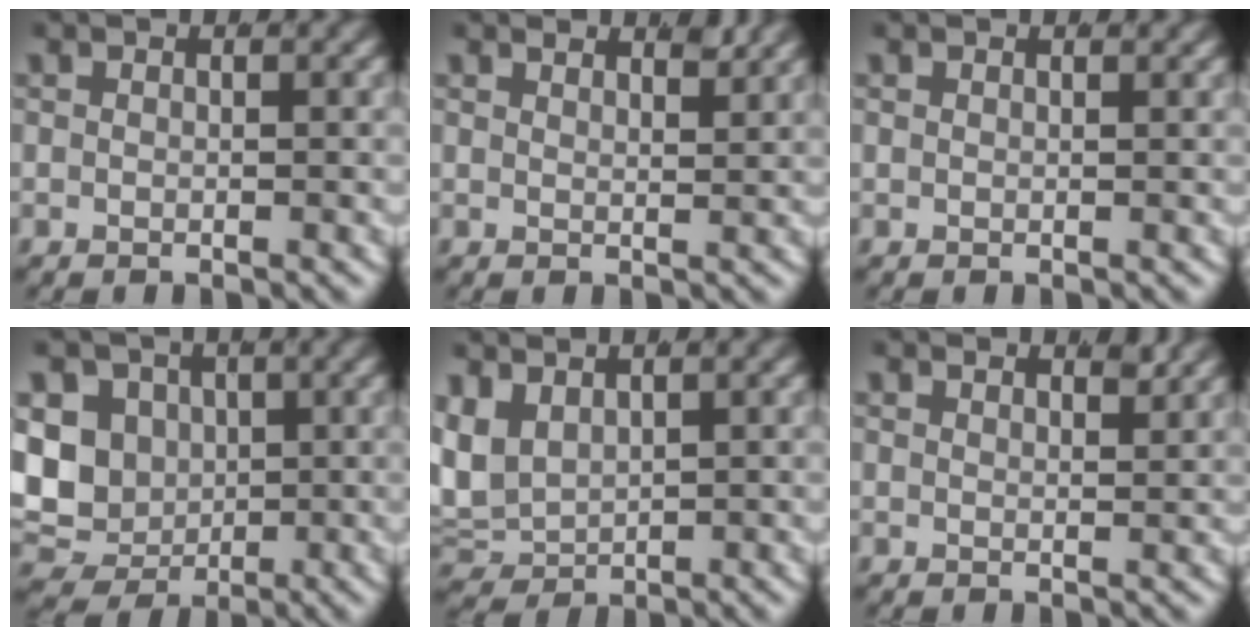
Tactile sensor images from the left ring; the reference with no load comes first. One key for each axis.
{"total": 2.0, "fx": 1.9, "fy": -0.2, "fz": 0.6, "tx": -0.004, "ty": -0.009, "tz": 0.035}
{"total": 0.6, "fx": 0.5, "fy": 0.0, "fz": 0.1, "tx": 0.001, "ty": -0.002, "tz": 0.009}
{"total": 11.9, "fx": -0.2, "fy": 10.9, "fz": 4.6, "tx": -0.121, "ty": -0.034, "tz": -0.003}
{"total": 6.6, "fx": 0.4, "fy": 5.9, "fz": 2.9, "tx": -0.113, "ty": -0.027, "tz": 0.017}
{"total": 1.7, "fx": 1.6, "fy": -0.3, "fz": 0.6, "tx": -0.002, "ty": -0.008, "tz": 0.030}